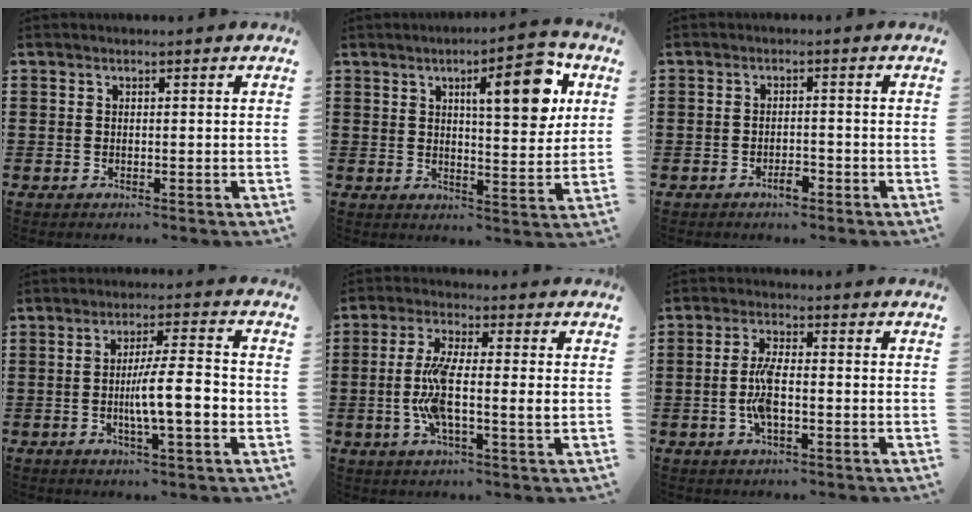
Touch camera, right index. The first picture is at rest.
{"total": 11.0, "force": [4.7, 3.7, 9.2], "torque": [-0.127, -0.011, 0.070]}
{"total": 2.3, "force": [-1.6, 0.7, 1.5], "torque": [-0.029, 0.001, -0.031]}
{"total": 8.6, "force": [-1.5, 1.5, 8.3], "torque": [-0.133, 0.000, -0.028]}
{"total": 8.3, "force": [-1.0, 2.0, 8.0], "torque": [-0.167, -0.008, -0.025]}
{"total": 5.5, "force": [-1.1, 1.6, 5.1], "torque": [-0.112, -0.002, -0.027]}